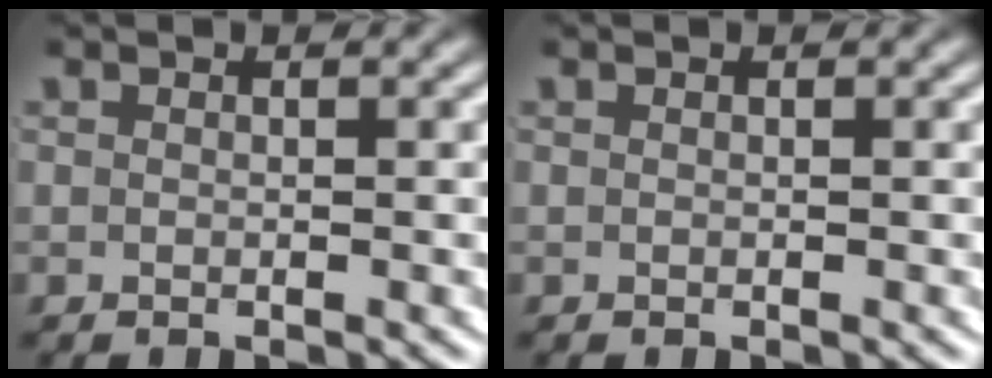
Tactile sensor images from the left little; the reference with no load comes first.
{"total": 0.0}